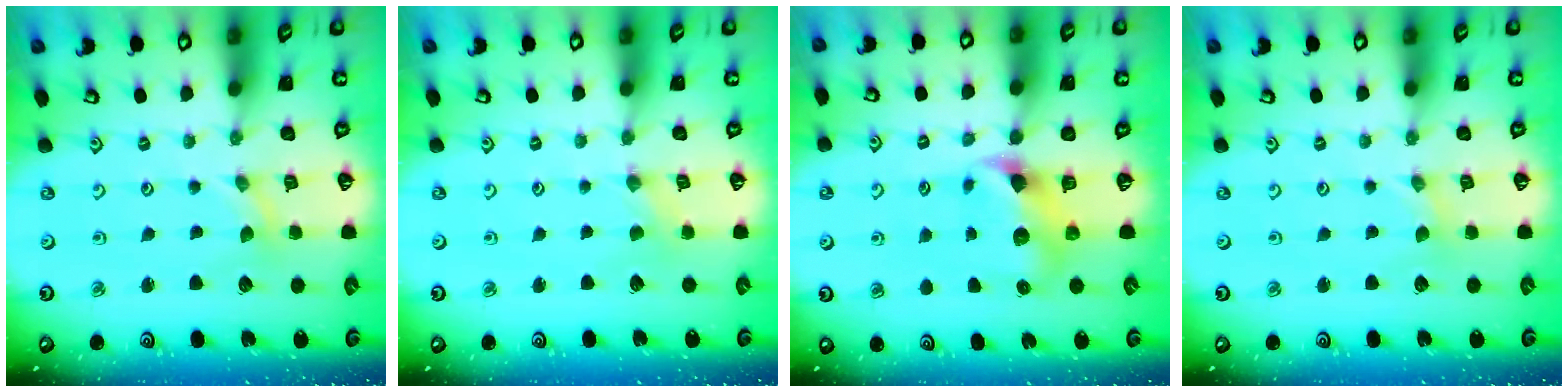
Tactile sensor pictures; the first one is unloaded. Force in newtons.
{"total": 0.0}
{"total": 7.4, "press": 7.4, "slide": 0.7}
{"total": 0.0}